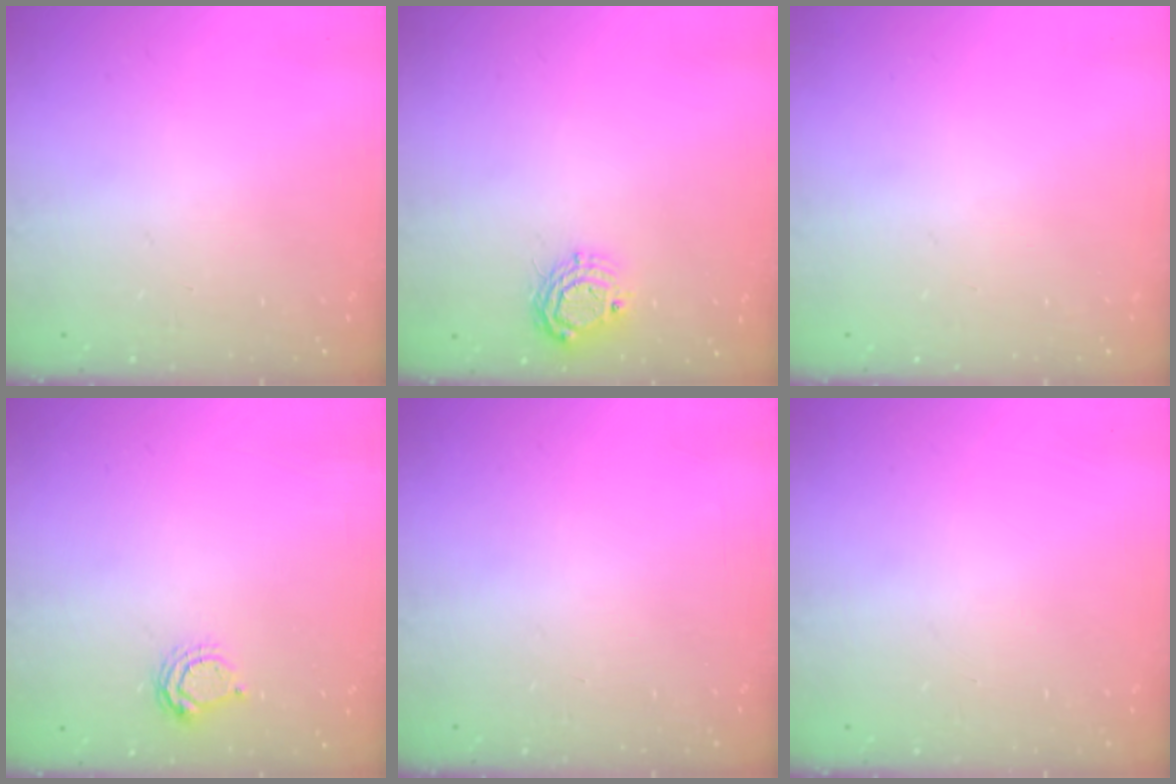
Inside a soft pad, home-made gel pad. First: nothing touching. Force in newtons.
{"total": 7.1, "press": 7.0, "slide": 0.7}
{"total": 0.0}
{"total": 4.7, "press": 4.7, "slide": 0.5}
{"total": 0.0}
{"total": 0.0}